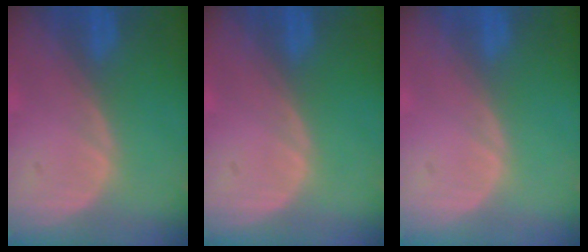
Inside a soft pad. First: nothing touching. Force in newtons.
{"total": 0.0}
{"total": 0.0}